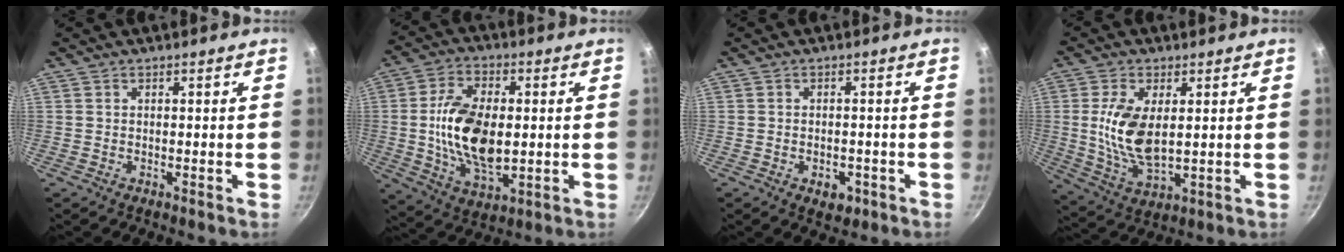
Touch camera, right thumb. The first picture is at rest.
{"total": 15.7, "force": [0.1, 8.8, 13.0], "torque": [-0.225, 0.003, 0.002]}
{"total": 3.8, "force": [-1.7, 2.4, 2.4], "torque": [-0.023, 0.009, -0.015]}
{"total": 11.4, "force": [1.5, 5.8, 9.7], "torque": [-0.190, -0.013, 0.036]}